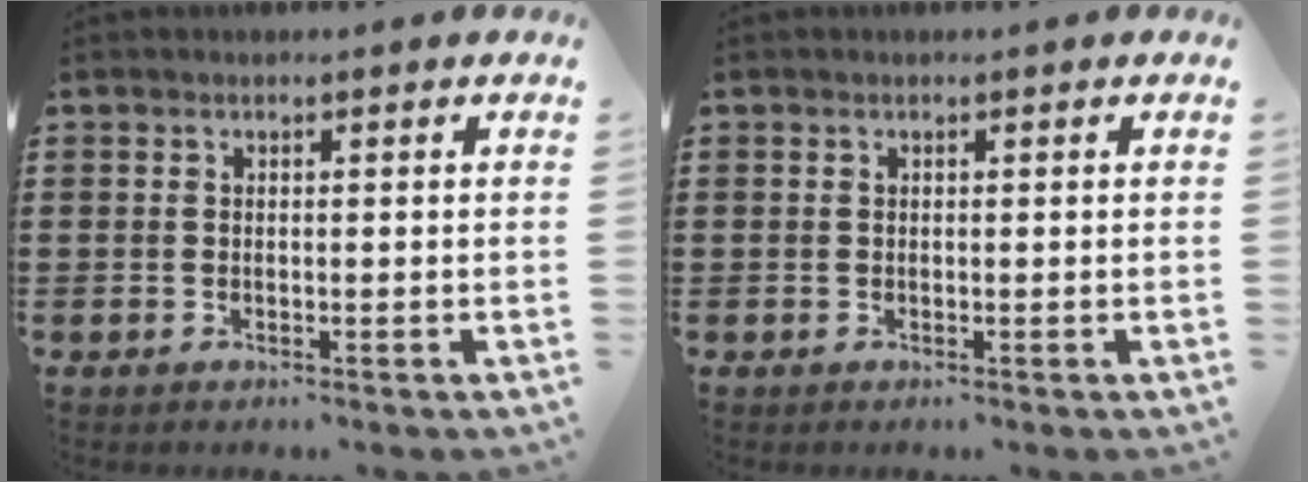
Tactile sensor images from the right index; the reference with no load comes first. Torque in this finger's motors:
{"motor_torque": [0.08, -0.04, 0.01, 0.01]}